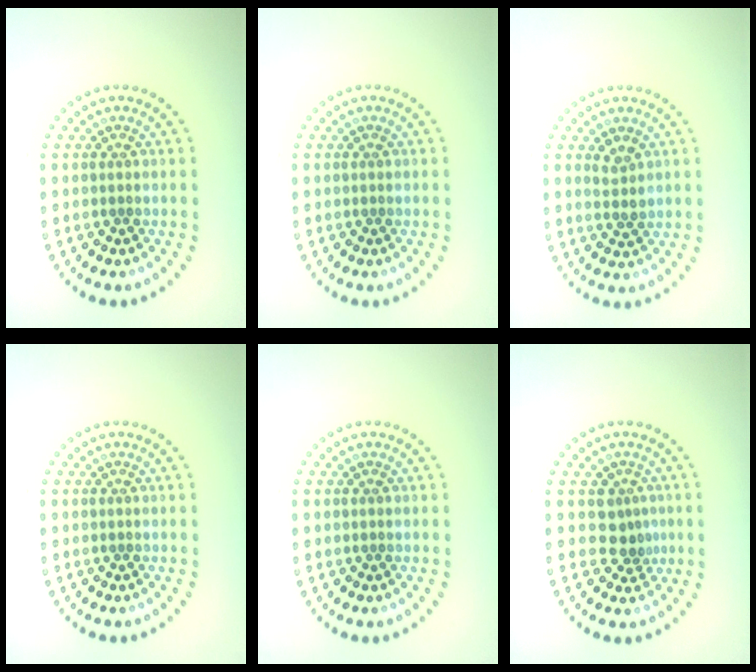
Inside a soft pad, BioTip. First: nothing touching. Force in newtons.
{"total": 0.0}
{"total": 1.4, "press": 1.3, "slide": 0.7}
{"total": 0.0}
{"total": 0.0}
{"total": 2.3, "press": 1.8, "slide": 1.4}